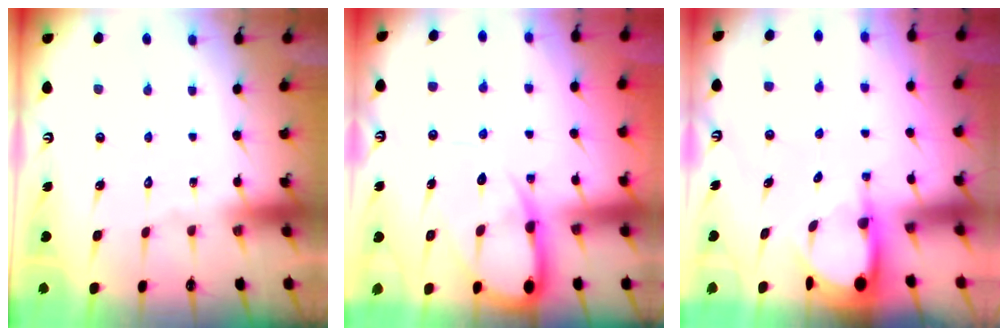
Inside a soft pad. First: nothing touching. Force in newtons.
{"total": 10.3, "press": 10.2, "slide": 1.2}
{"total": 3.4, "press": 3.4, "slide": 0.3}